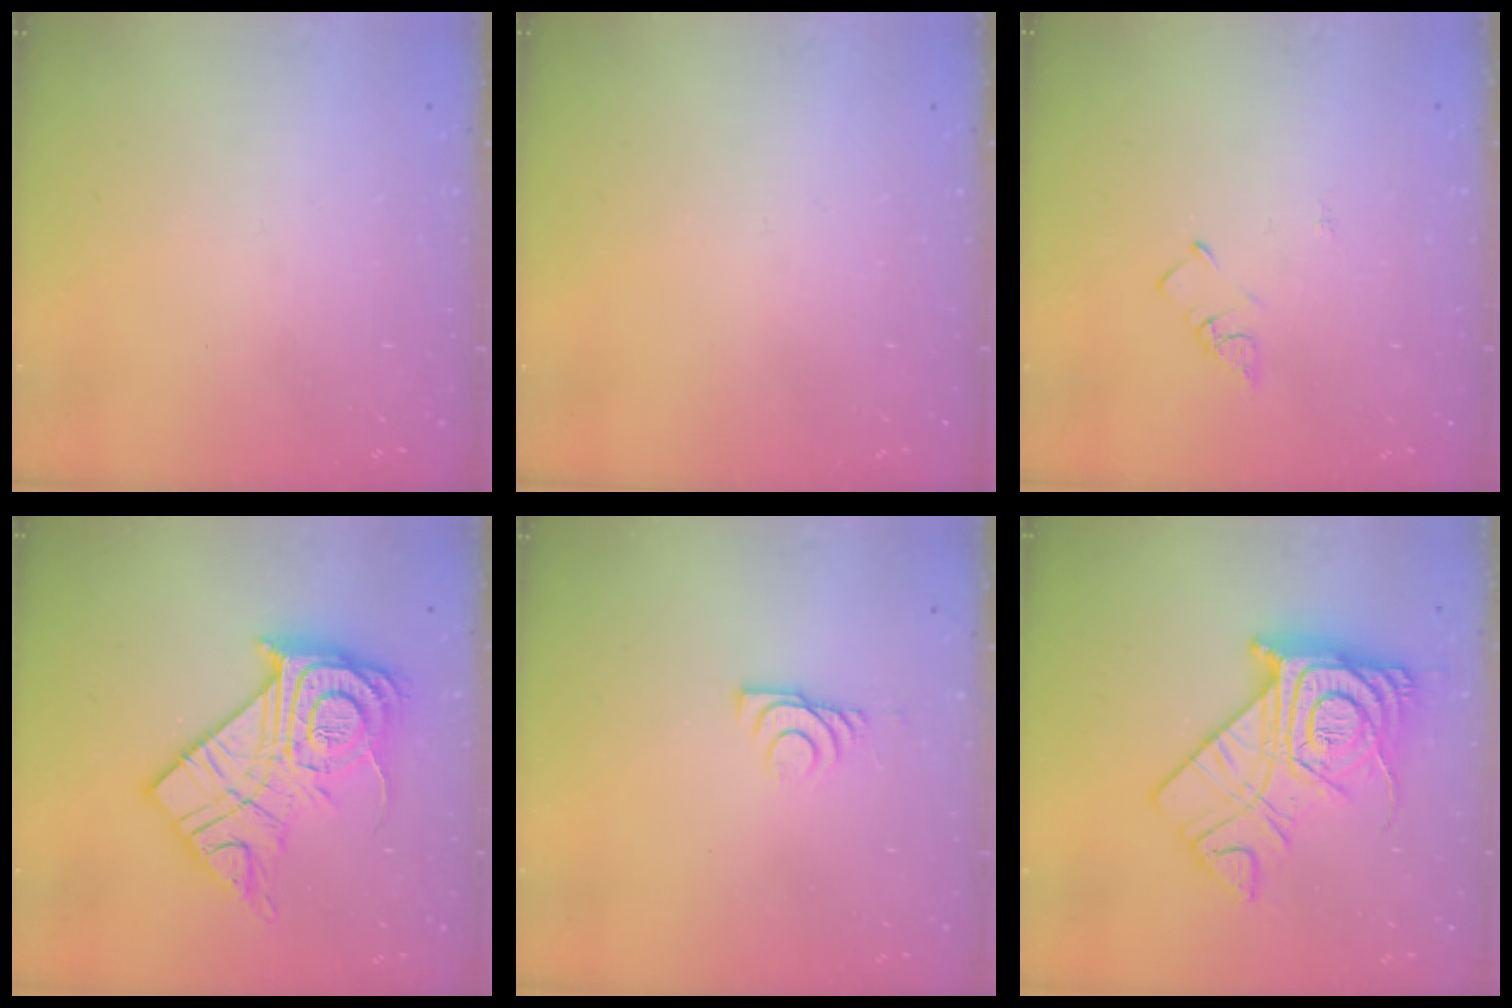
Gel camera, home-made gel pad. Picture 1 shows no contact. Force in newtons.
{"total": 0.0}
{"total": 2.8, "press": 2.8, "slide": 0.5}
{"total": 21.7, "press": 21.6, "slide": 1.7}
{"total": 6.0, "press": 6.0, "slide": 0.7}
{"total": 24.4, "press": 24.3, "slide": 2.4}